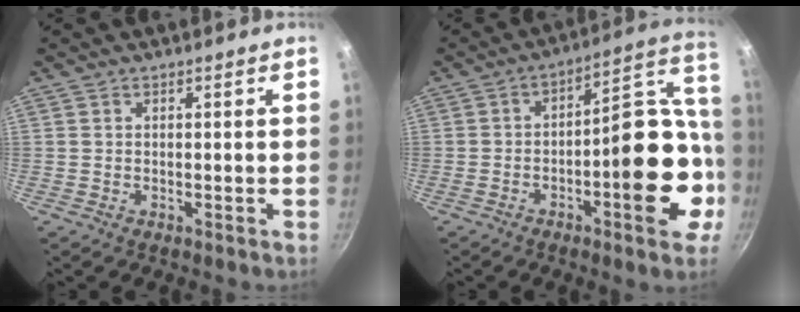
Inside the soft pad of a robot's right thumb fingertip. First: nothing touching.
{"total": 19.1, "force": [-4.7, 7.9, 16.7], "torque": [-0.179, 0.062, -0.070]}